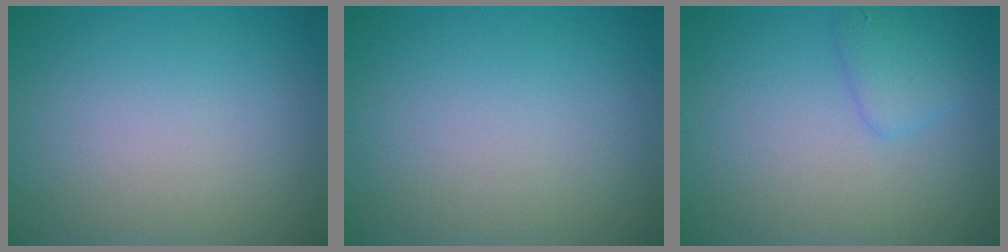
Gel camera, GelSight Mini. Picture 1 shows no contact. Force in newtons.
{"total": 0.0}
{"total": 1.8, "press": 1.8, "slide": 0.2}